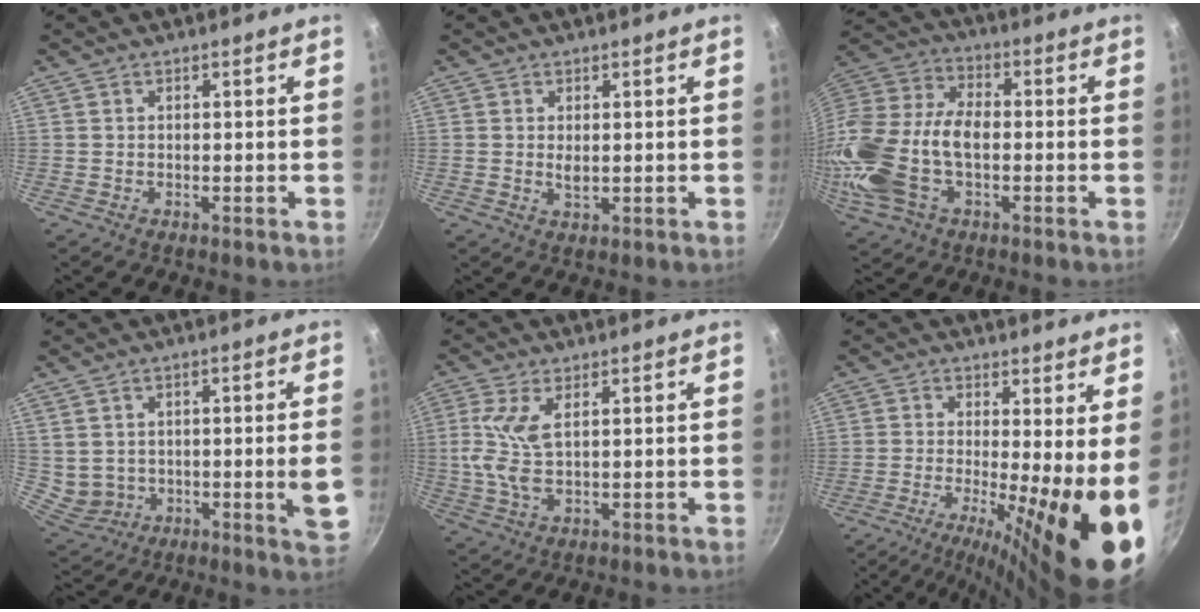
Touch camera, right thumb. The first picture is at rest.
{"total": 1.9, "force": [0.3, 1.0, 1.6], "torque": [-0.029, -0.003, 0.008]}
{"total": 21.5, "force": [-3.4, 13.1, 16.7], "torque": [-0.352, 0.030, -0.071]}
{"total": 8.7, "force": [0.2, 4.2, 7.6], "torque": [-0.104, -0.006, 0.025]}
{"total": 7.3, "force": [1.5, 3.3, 6.3], "torque": [-0.142, 0.001, 0.033]}
{"total": 13.2, "force": [-2.1, 1.9, 12.9], "torque": [-0.203, -0.017, -0.034]}